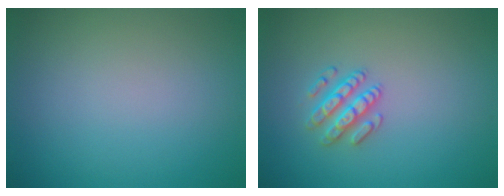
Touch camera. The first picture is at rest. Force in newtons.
{"total": 2.5, "press": 2.5, "slide": 0.4}